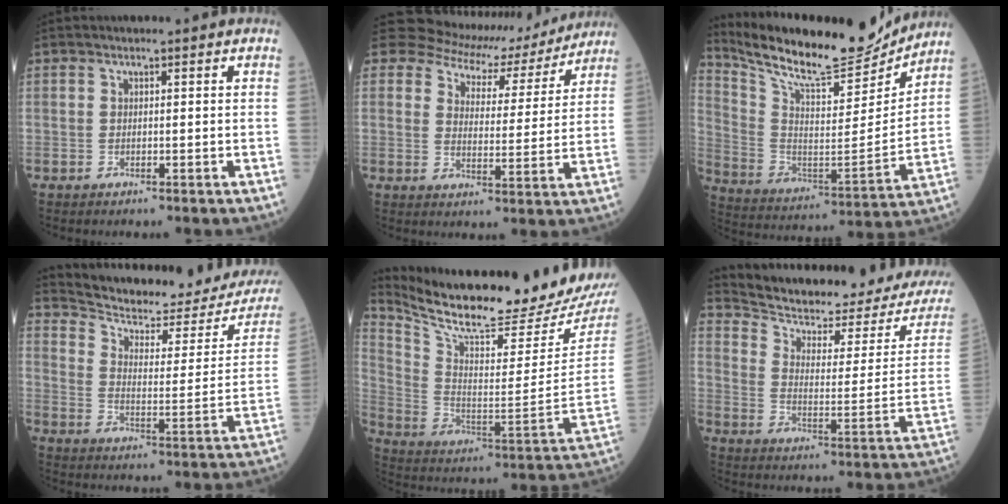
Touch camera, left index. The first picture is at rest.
{"total": 13.0, "force": [11.6, 5.5, 2.5], "torque": [-0.030, 0.002, 0.138]}
{"total": 20.9, "force": [19.0, 3.2, 8.0], "torque": [-0.157, -0.027, 0.305]}
{"total": 21.3, "force": [19.9, 4.4, 6.1], "torque": [-0.086, -0.057, 0.255]}
{"total": 23.4, "force": [21.6, 0.0, 8.9], "torque": [-0.174, -0.100, 0.326]}
{"total": 19.1, "force": [18.1, 2.1, 5.8], "torque": [-0.102, -0.064, 0.251]}